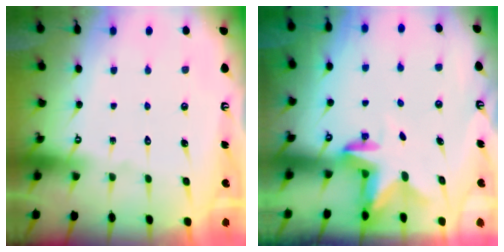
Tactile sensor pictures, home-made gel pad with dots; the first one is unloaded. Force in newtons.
{"total": 2.6, "press": 2.6, "slide": 0.6}